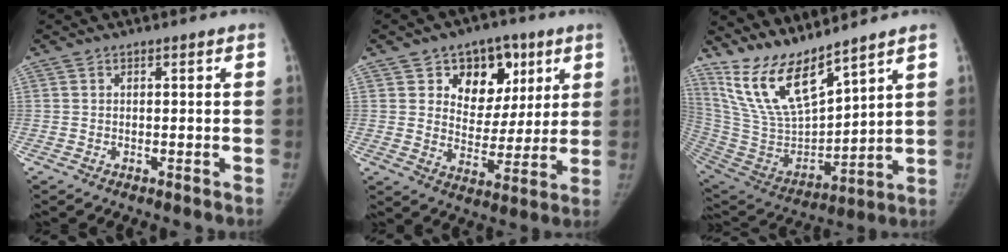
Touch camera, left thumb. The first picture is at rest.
{"total": 12.8, "force": [5.9, 9.6, 6.1], "torque": [-0.037, -0.020, 0.092]}
{"total": 16.3, "force": [13.1, 3.7, 8.9], "torque": [-0.147, -0.078, 0.274]}